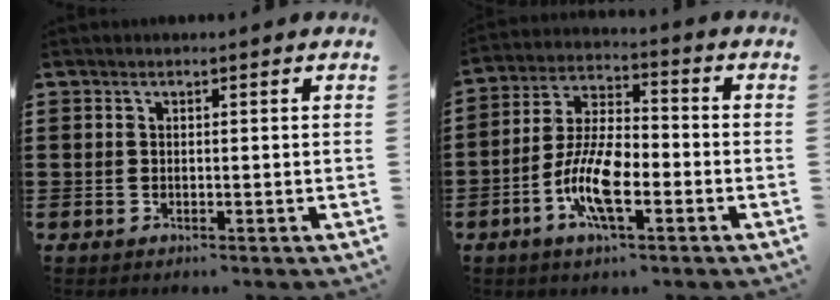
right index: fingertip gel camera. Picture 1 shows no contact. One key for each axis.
{"total": 9.7, "fx": -3.8, "fy": 3.4, "fz": 8.3, "tx": -0.189, "ty": -0.009, "tz": -0.075}